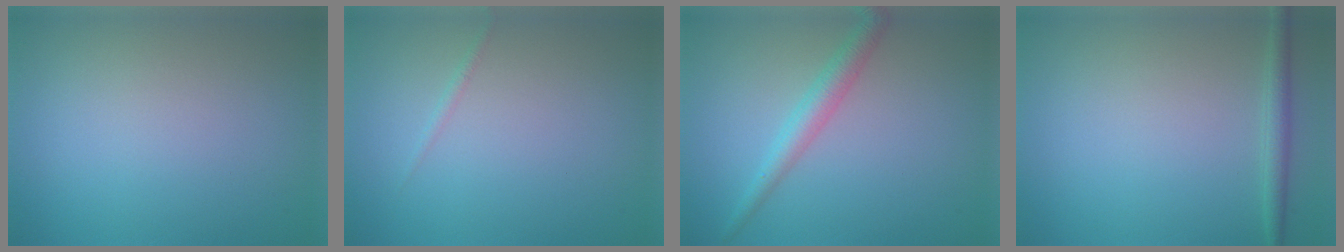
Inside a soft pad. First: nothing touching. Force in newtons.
{"total": 0.6, "press": 0.6, "slide": 0.1}
{"total": 2.6, "press": 2.5, "slide": 0.1}
{"total": 1.6, "press": 1.6, "slide": 0.1}